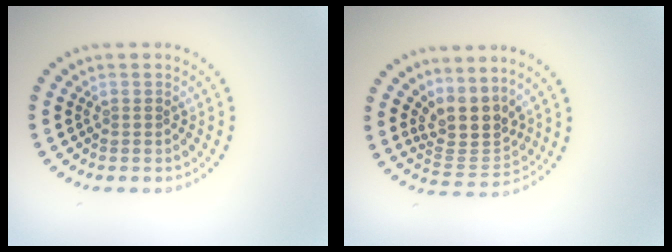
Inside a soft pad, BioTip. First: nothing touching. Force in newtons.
{"total": 4.0, "press": 2.9, "slide": 2.7}